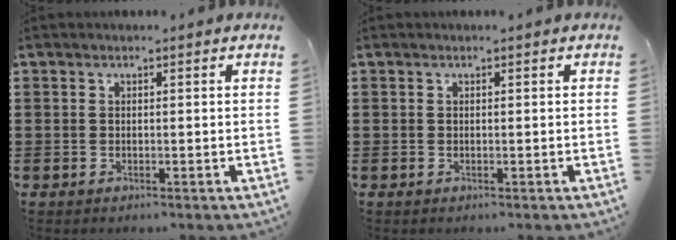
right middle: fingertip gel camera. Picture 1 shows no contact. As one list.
[{"total": 0.0}]